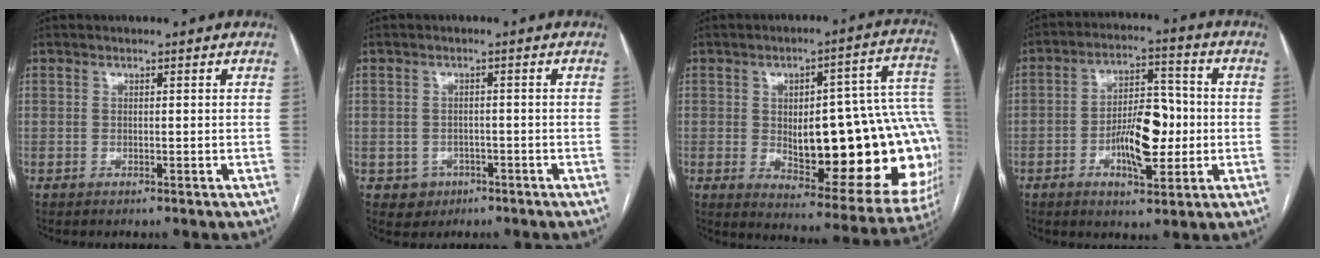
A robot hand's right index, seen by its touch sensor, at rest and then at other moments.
{"total": 3.1, "force": [-1.3, 2.8, 0.4], "torque": [0.001, 0.009, -0.011]}
{"total": 27.7, "force": [-2.3, 8.2, 26.4], "torque": [-0.249, 0.035, -0.004]}
{"total": 10.4, "force": [-2.0, 4.0, 9.4], "torque": [-0.161, 0.015, -0.029]}